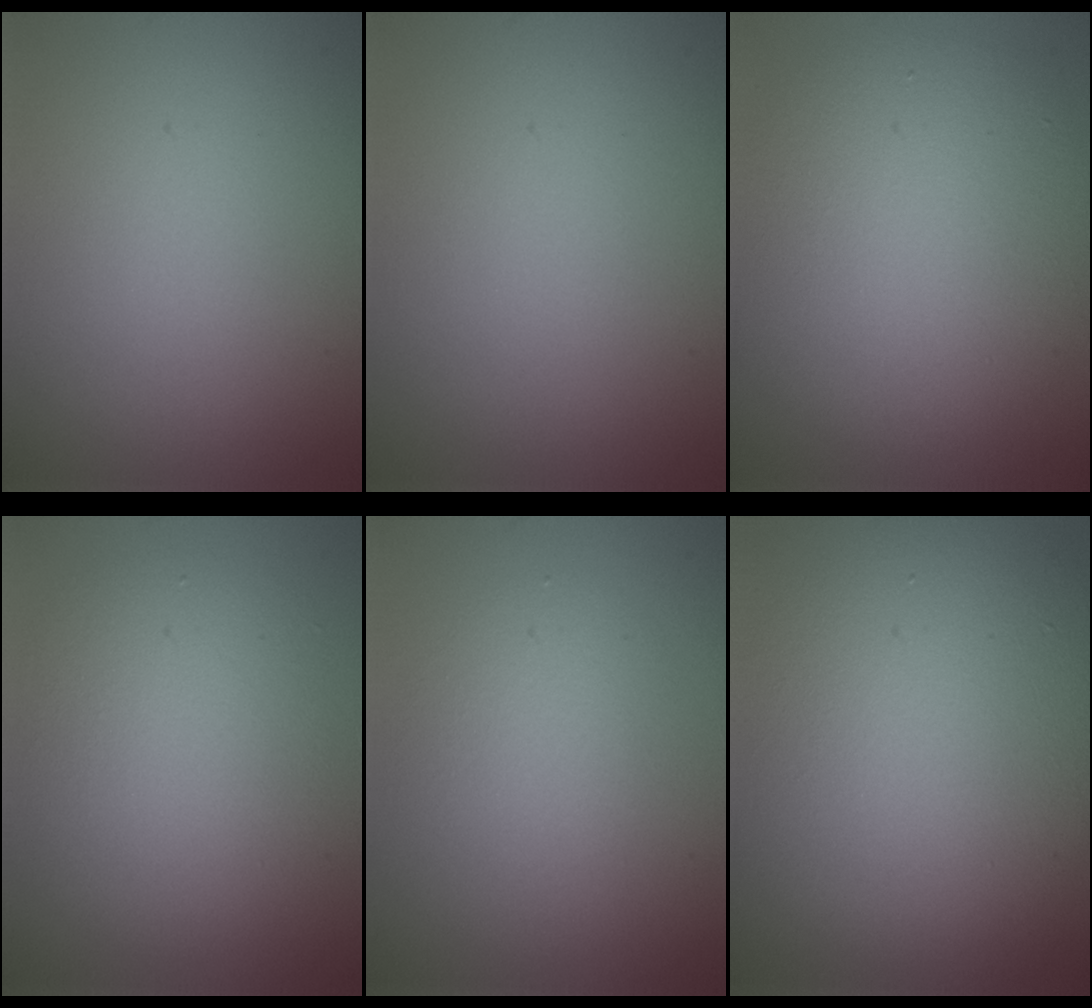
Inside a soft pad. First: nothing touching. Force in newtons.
{"total": 0.0}
{"total": 8.7, "press": 8.7, "slide": 0.3}
{"total": 4.7, "press": 4.7, "slide": 0.2}
{"total": 2.8, "press": 2.8, "slide": 0.3}
{"total": 14.5, "press": 14.5, "slide": 0.9}